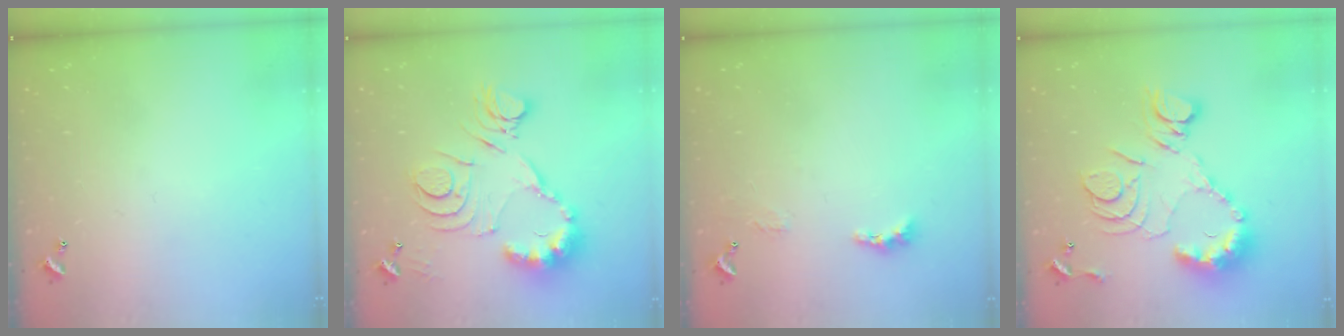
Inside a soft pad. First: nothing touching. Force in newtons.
{"total": 15.2, "press": 15.2, "slide": 1.1}
{"total": 2.3, "press": 2.2, "slide": 0.7}
{"total": 15.3, "press": 15.2, "slide": 1.3}